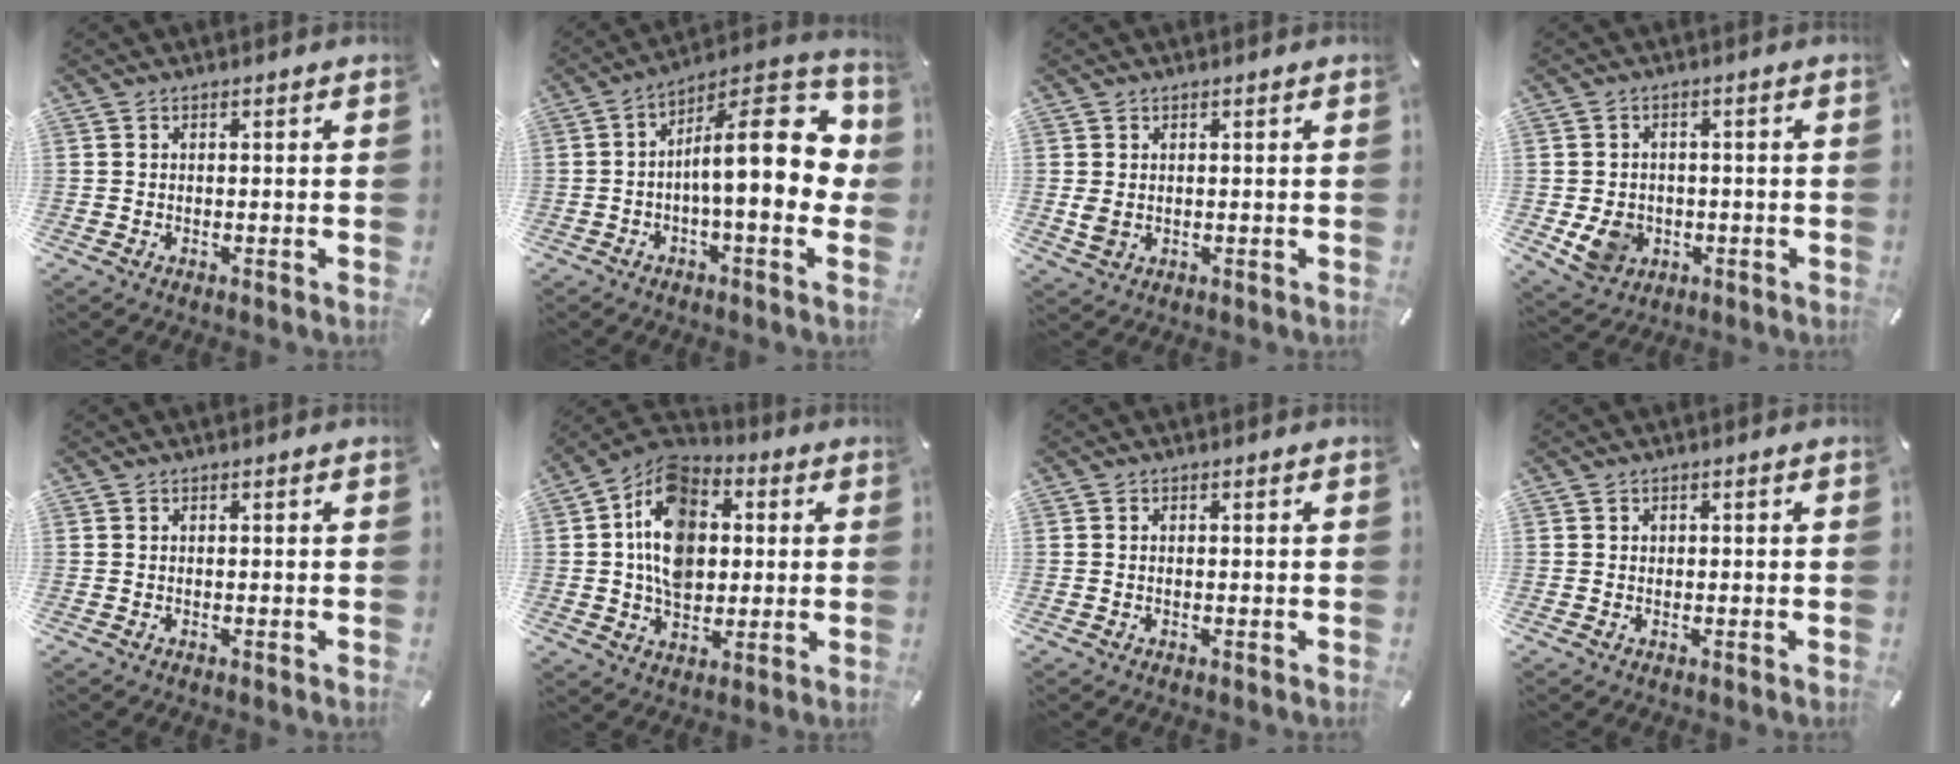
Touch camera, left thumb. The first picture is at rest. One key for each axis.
{"total": 19.9, "fx": 0.8, "fy": 7.7, "fz": 18.3, "tx": -0.249, "ty": -0.025, "tz": 0.010}
{"total": 2.4, "fx": 0.2, "fy": 1.9, "fz": 1.4, "tx": -0.019, "ty": -0.001, "tz": 0.004}
{"total": 7.0, "fx": -1.3, "fy": 6.1, "fz": 3.1, "tx": -0.067, "ty": 0.005, "tz": -0.022}
{"total": 0.0}
{"total": 14.7, "fx": 1.6, "fy": 11.1, "fz": 9.5, "tx": -0.172, "ty": 0.008, "tz": 0.029}
{"total": 0.7, "fx": -0.1, "fy": 0.3, "fz": 0.6, "tx": -0.012, "ty": -0.001, "tz": -0.002}
{"total": 0.6, "fx": 0.0, "fy": 0.5, "fz": 0.2, "tx": -0.004, "ty": 0.004, "tz": -0.001}